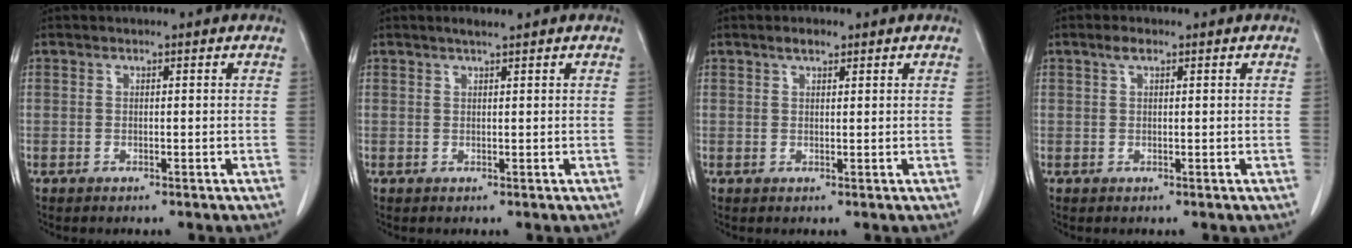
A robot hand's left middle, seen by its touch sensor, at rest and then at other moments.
{"total": 1.1, "force": [0.9, -0.1, 0.7], "torque": [-0.016, 0.000, 0.019]}
{"total": 1.6, "force": [1.1, 0.6, 1.0], "torque": [-0.021, 0.004, 0.019]}
{"total": 1.4, "force": [0.8, 0.6, 1.0], "torque": [-0.022, 0.009, 0.014]}